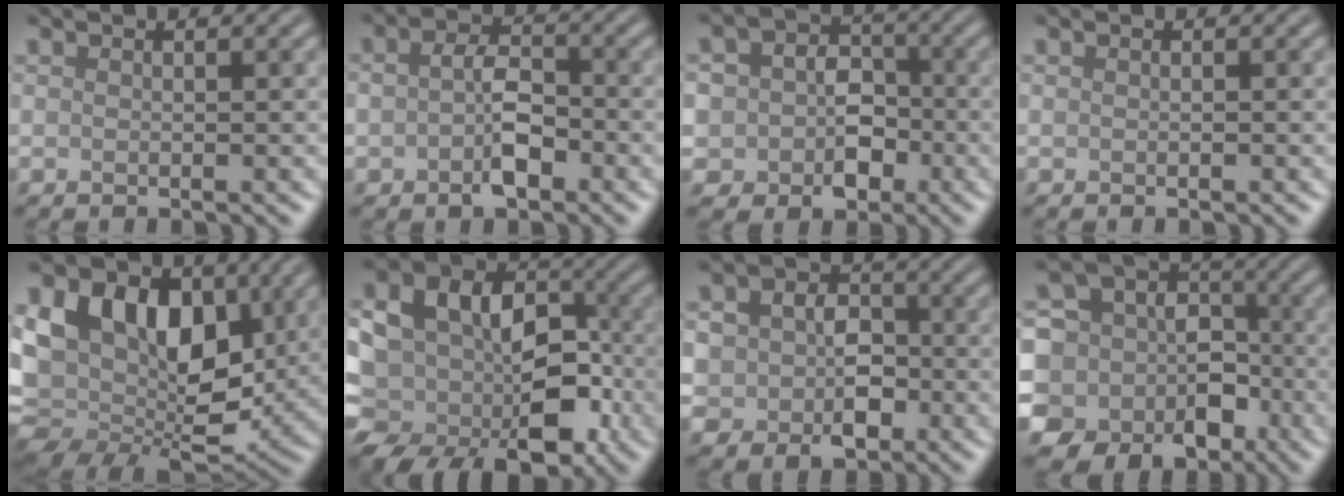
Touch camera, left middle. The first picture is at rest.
{"total": 3.7, "force": [-1.1, 2.1, 2.8], "torque": [-0.050, 0.004, -0.021]}
{"total": 6.6, "force": [-0.8, 5.6, 3.4], "torque": [-0.034, 0.003, -0.030]}
{"total": 0.0}
{"total": 14.6, "force": [2.1, 10.1, 10.3], "torque": [-0.188, 0.004, 0.027]}
{"total": 13.9, "force": [-2.1, 10.4, 8.9], "torque": [-0.141, 0.008, -0.040]}
{"total": 7.6, "force": [-0.7, 6.2, 4.2], "torque": [-0.059, -0.007, -0.020]}
{"total": 13.6, "force": [-6.2, 11.5, 3.6], "torque": [-0.081, -0.019, -0.106]}